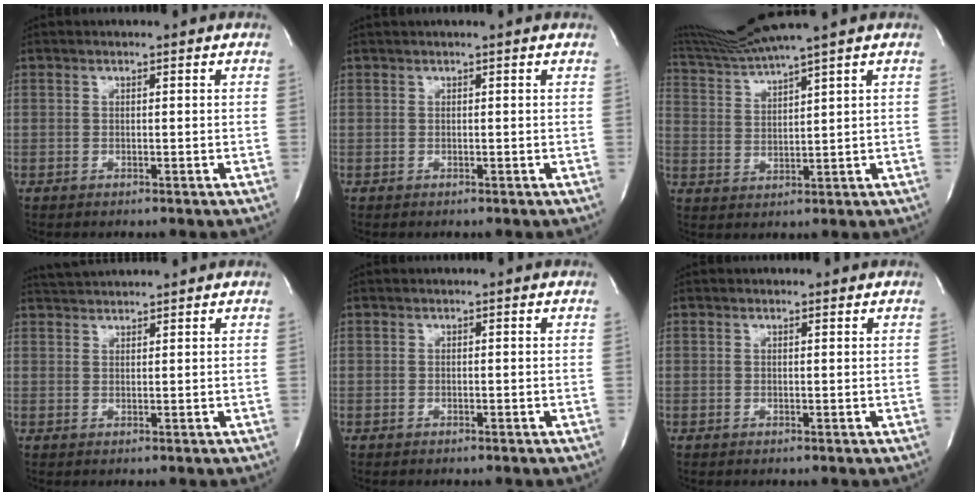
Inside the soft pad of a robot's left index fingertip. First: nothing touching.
{"total": 1.2, "force": [1.0, -0.4, 0.5], "torque": [-0.014, 0.006, 0.023]}
{"total": 7.9, "force": [7.0, -2.3, 3.0], "torque": [-0.071, -0.008, 0.140]}
{"total": 3.9, "force": [3.9, -0.2, 0.6], "torque": [-0.017, 0.025, 0.071]}
{"total": 0.0}
{"total": 0.6, "force": [0.5, 0.3, 0.2], "torque": [-0.011, -0.001, 0.006]}